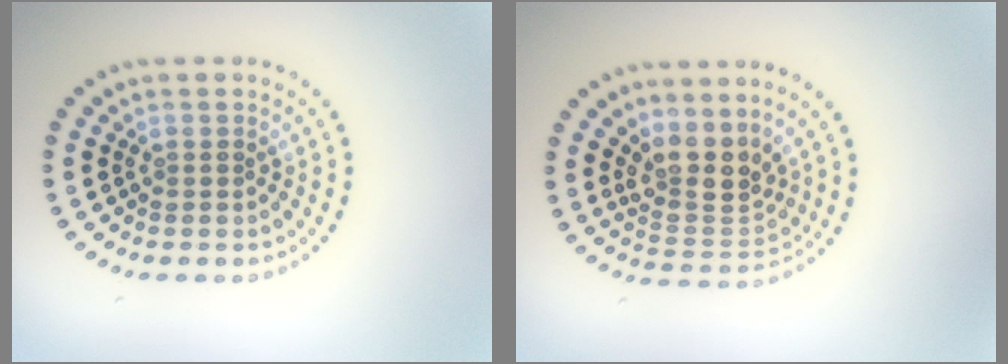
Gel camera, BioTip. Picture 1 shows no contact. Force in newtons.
{"total": 3.8, "press": 2.8, "slide": 2.5}